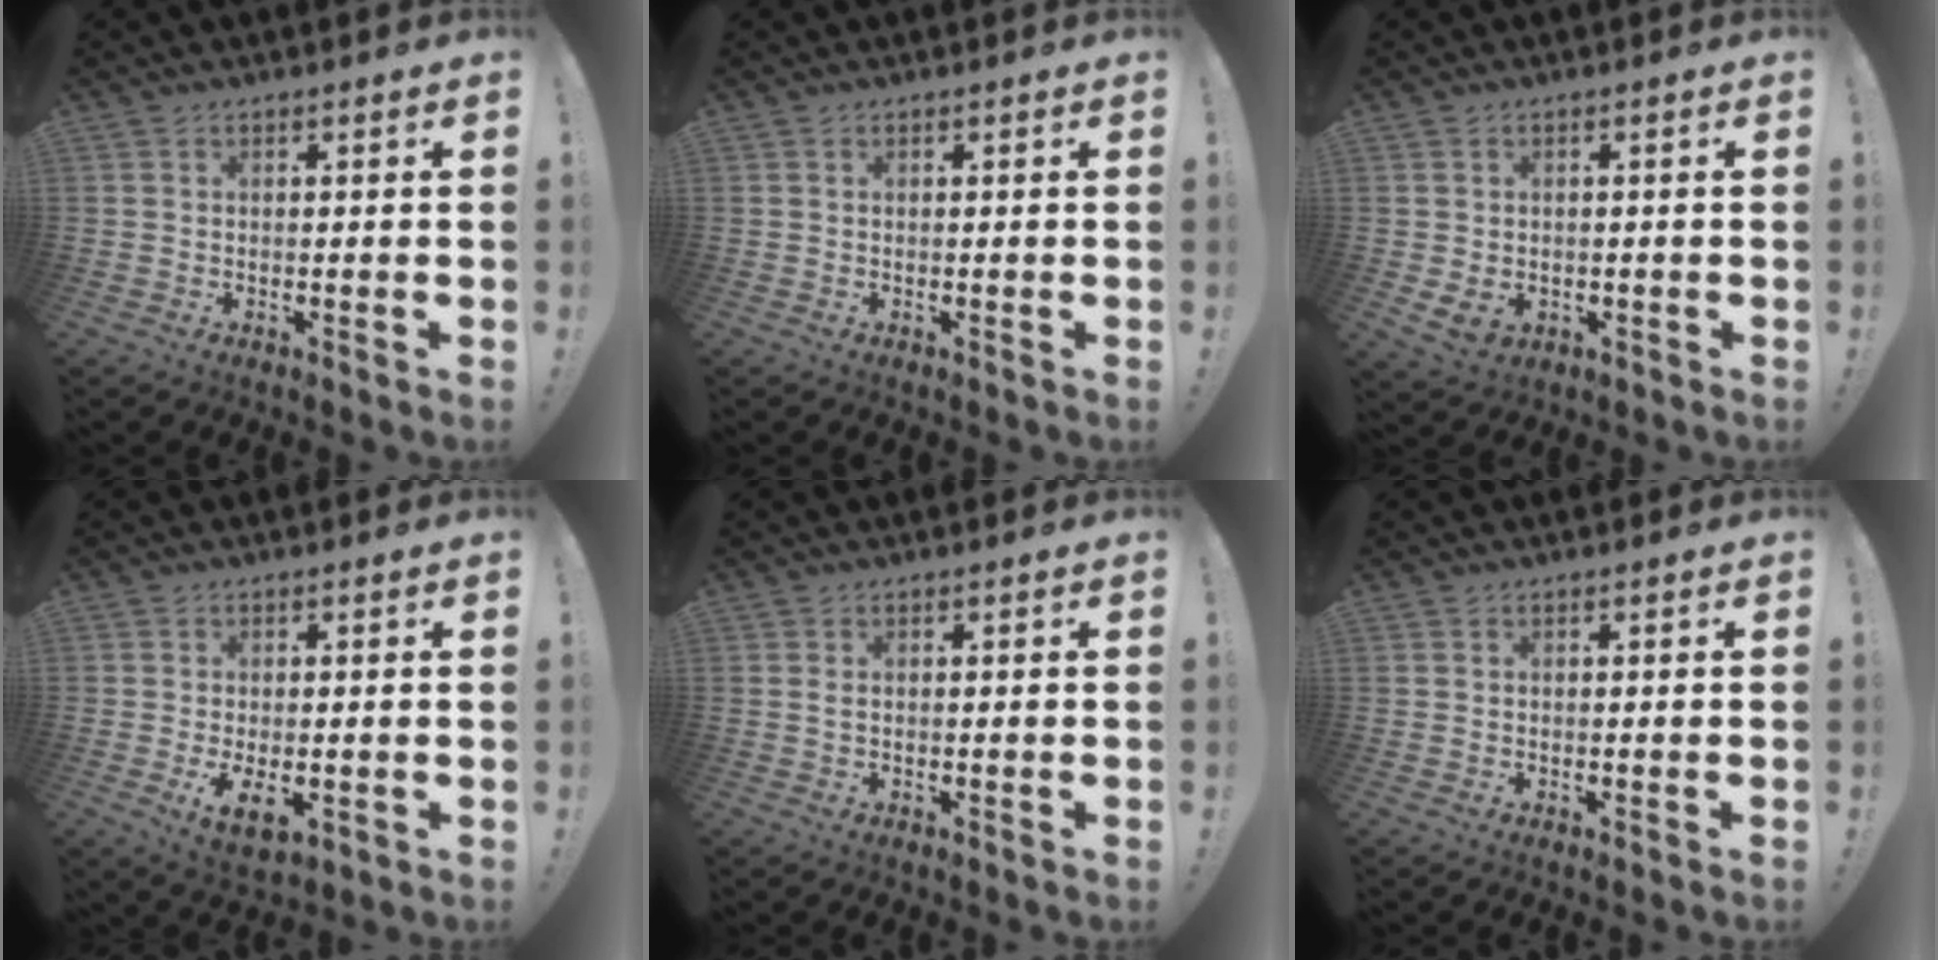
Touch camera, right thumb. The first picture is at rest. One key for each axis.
{"total": 0.0}
{"total": 4.0, "fx": 0.3, "fy": 3.0, "fz": 2.7, "tx": -0.048, "ty": -0.006, "tz": 0.007}
{"total": 5.7, "fx": -0.4, "fy": 2.7, "fz": 5.0, "tx": -0.083, "ty": -0.007, "tz": -0.003}
{"total": 1.0, "fx": 0.2, "fy": 0.3, "fz": 0.9, "tx": -0.015, "ty": 0.001, "tz": 0.001}
{"total": 0.0}